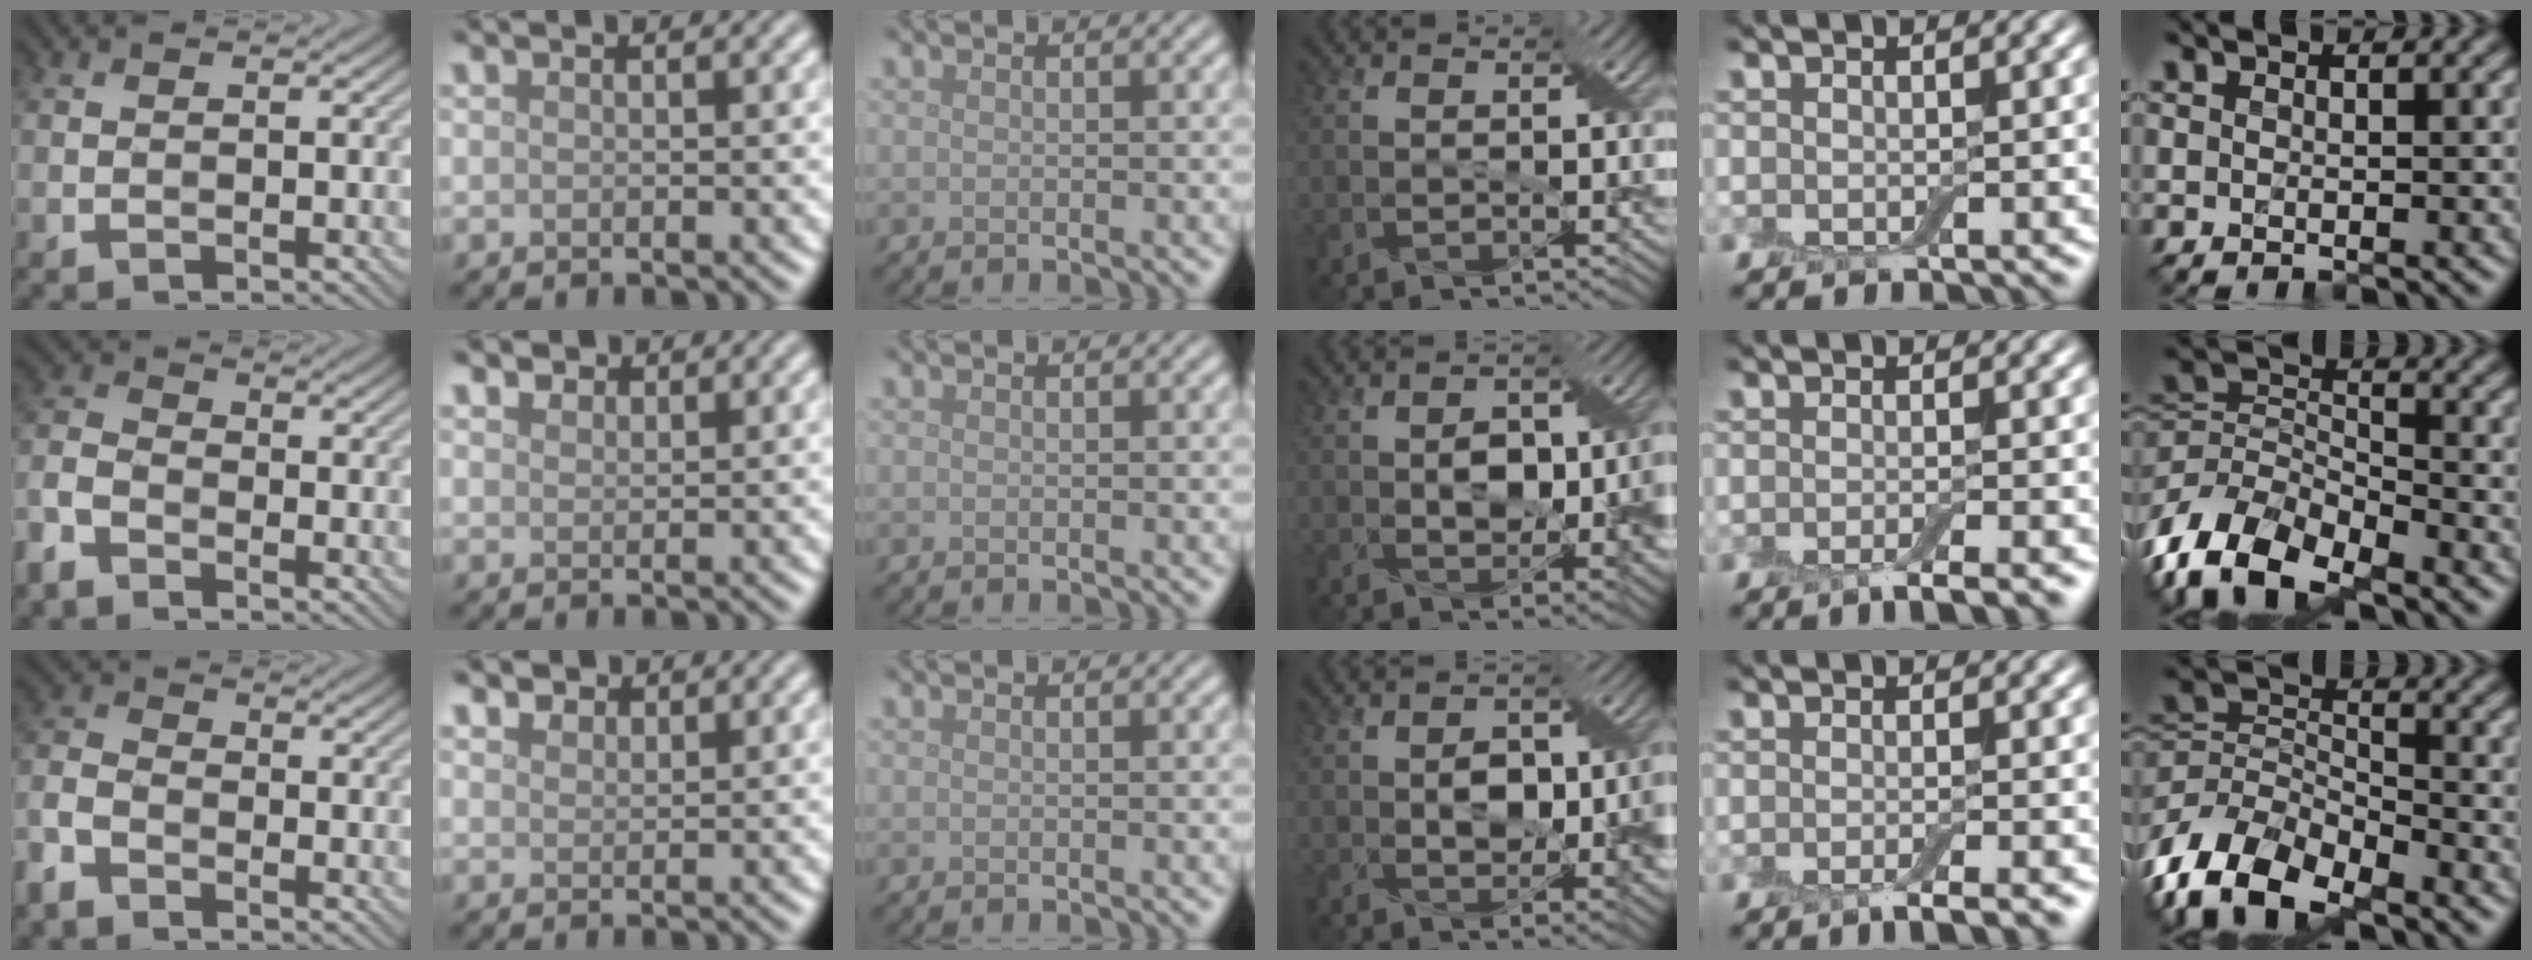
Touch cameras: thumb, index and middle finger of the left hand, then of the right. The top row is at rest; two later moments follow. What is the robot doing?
{"motion": "insert", "object": "backpack"}